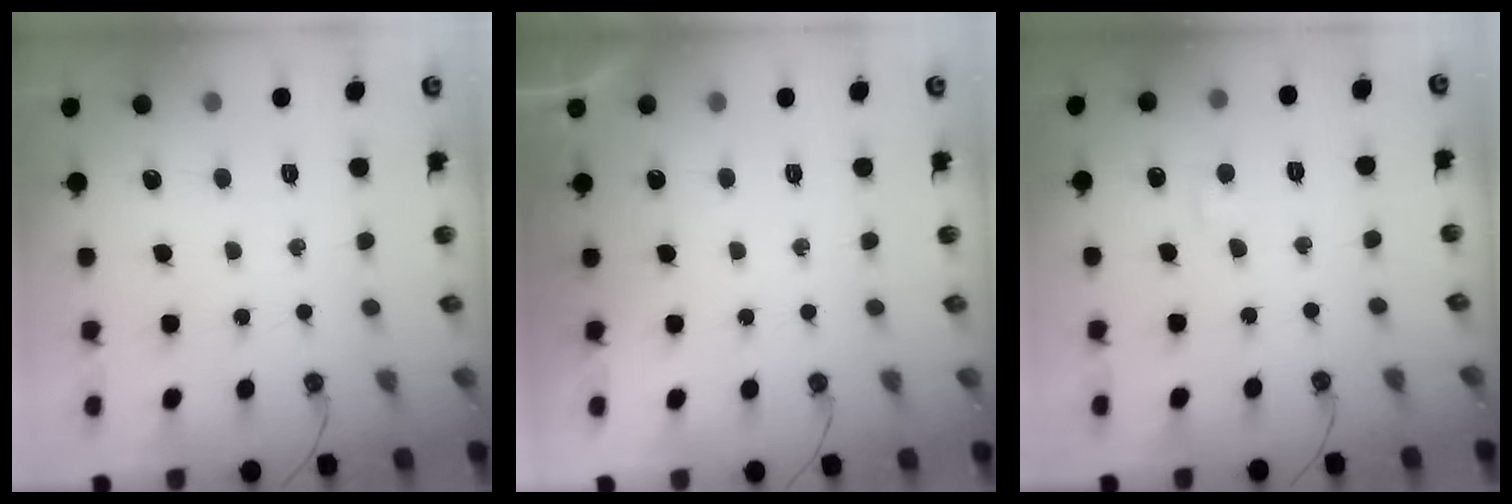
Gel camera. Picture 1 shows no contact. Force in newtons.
{"total": 0.0}
{"total": 4.0, "press": 3.9, "slide": 0.6}